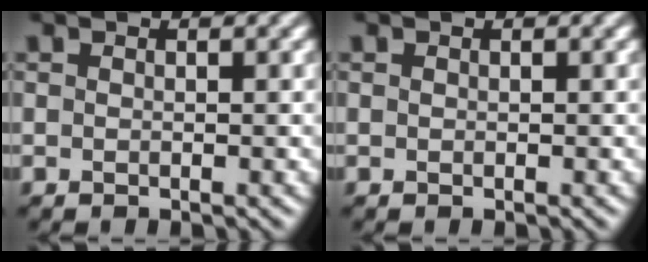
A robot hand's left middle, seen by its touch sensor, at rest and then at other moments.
{"total": 0.0}